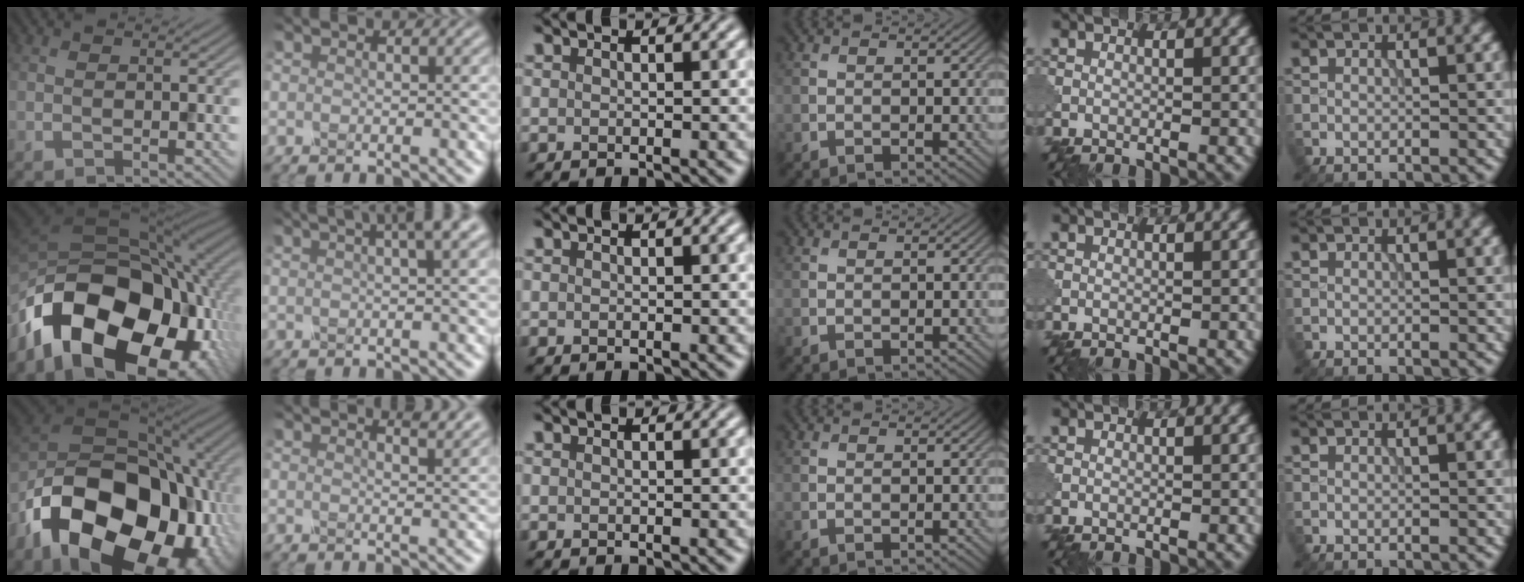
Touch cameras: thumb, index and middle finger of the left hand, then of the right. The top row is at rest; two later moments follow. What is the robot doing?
{"motion": "shake", "object": "sieve"}